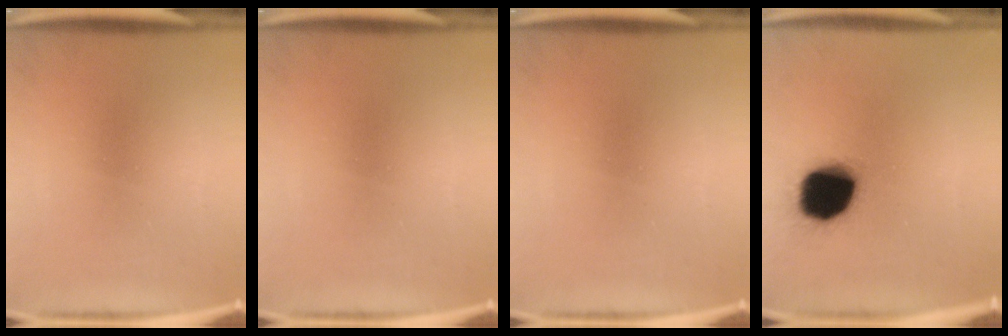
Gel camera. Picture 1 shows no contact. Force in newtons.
{"total": 0.0}
{"total": 0.0}
{"total": 19.7}